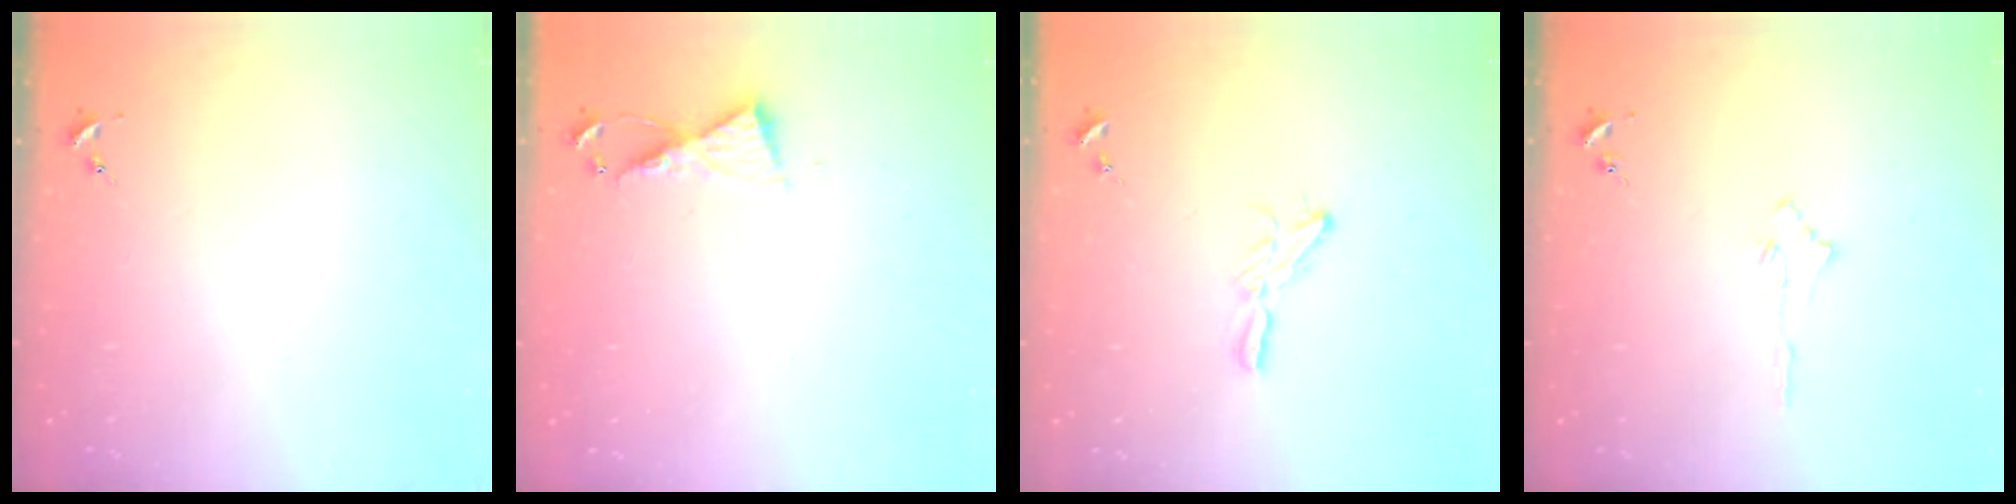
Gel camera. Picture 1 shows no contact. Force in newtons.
{"total": 6.0, "press": 6.0, "slide": 0.6}
{"total": 6.4, "press": 6.4, "slide": 0.4}
{"total": 2.9, "press": 2.9, "slide": 0.4}